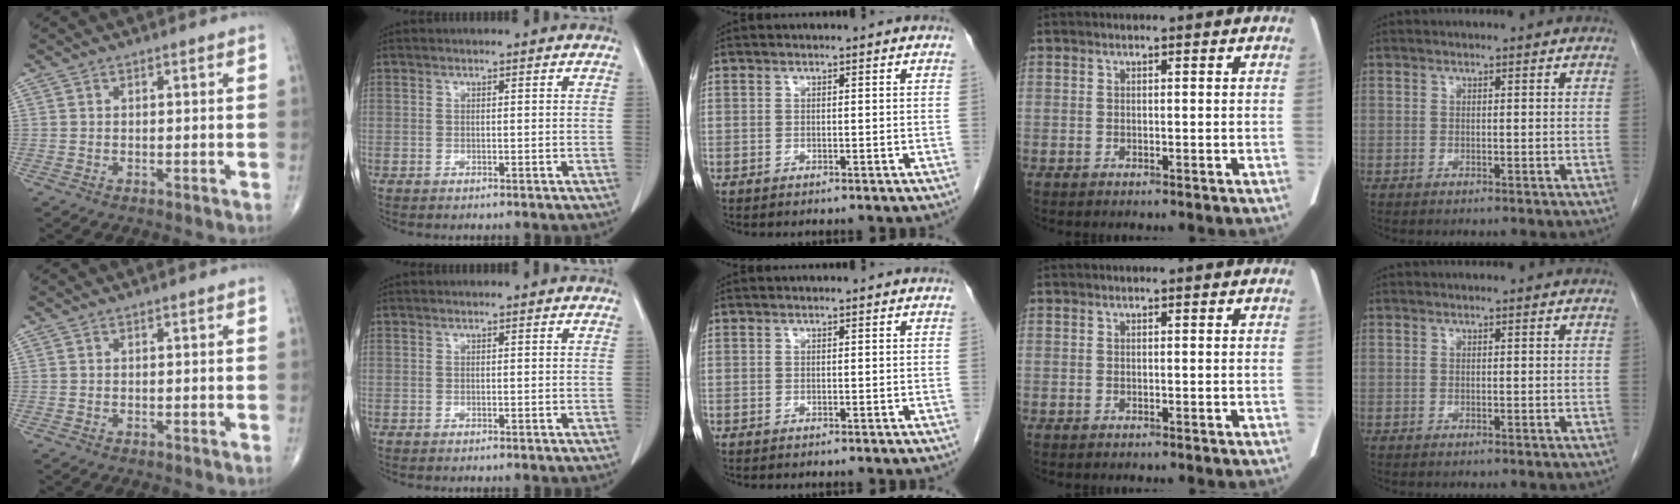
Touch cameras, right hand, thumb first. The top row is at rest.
{}